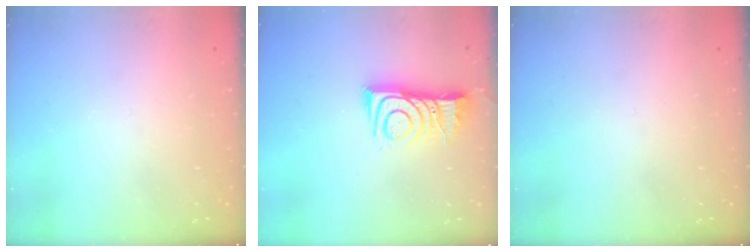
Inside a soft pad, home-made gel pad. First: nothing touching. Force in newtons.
{"total": 10.1, "press": 10.0, "slide": 0.9}
{"total": 0.0}